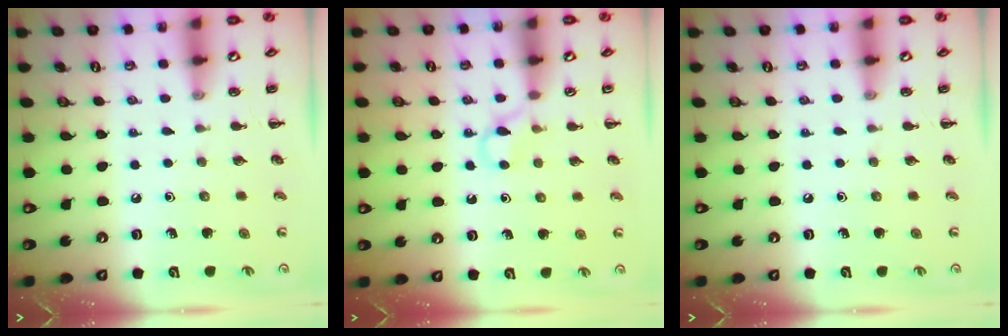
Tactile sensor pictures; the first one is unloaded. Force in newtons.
{"total": 3.6, "press": 3.4, "slide": 1.0}
{"total": 0.0}